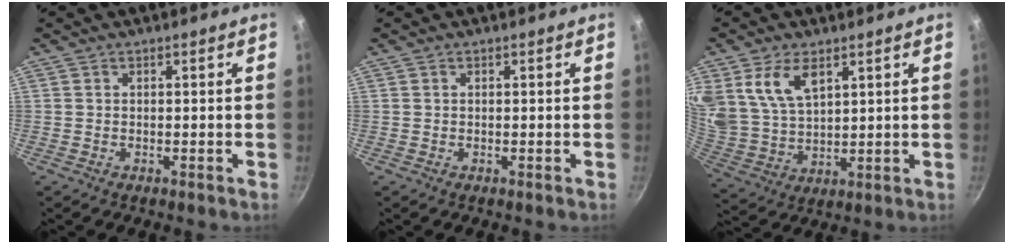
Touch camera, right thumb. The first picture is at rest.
{"total": 0.0}
{"total": 11.0, "force": [5.4, 6.3, 7.1], "torque": [-0.127, -0.031, 0.118]}